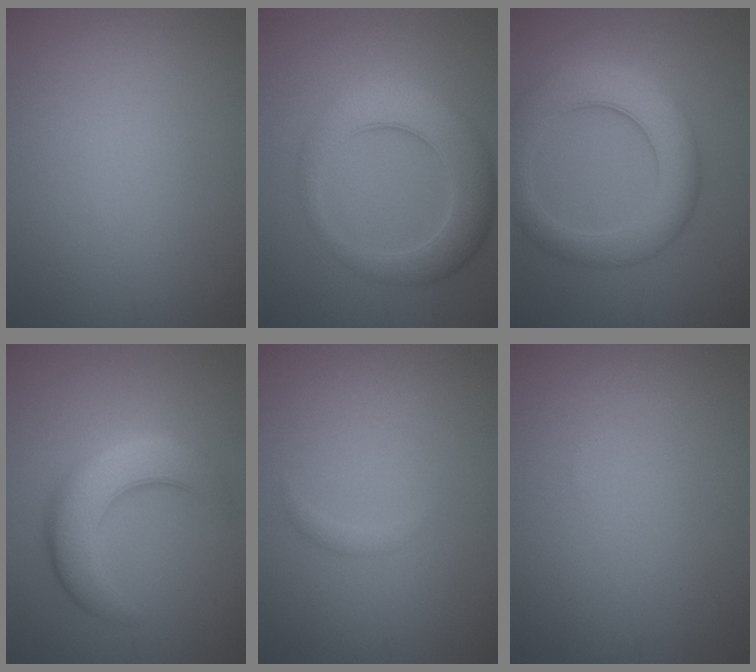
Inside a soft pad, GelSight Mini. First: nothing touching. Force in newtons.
{"total": 6.6, "press": 6.6, "slide": 0.2}
{"total": 7.1, "press": 7.1, "slide": 0.2}
{"total": 6.3, "press": 6.3, "slide": 0.4}
{"total": 0.7, "press": 0.7, "slide": 0.0}
{"total": 0.0}